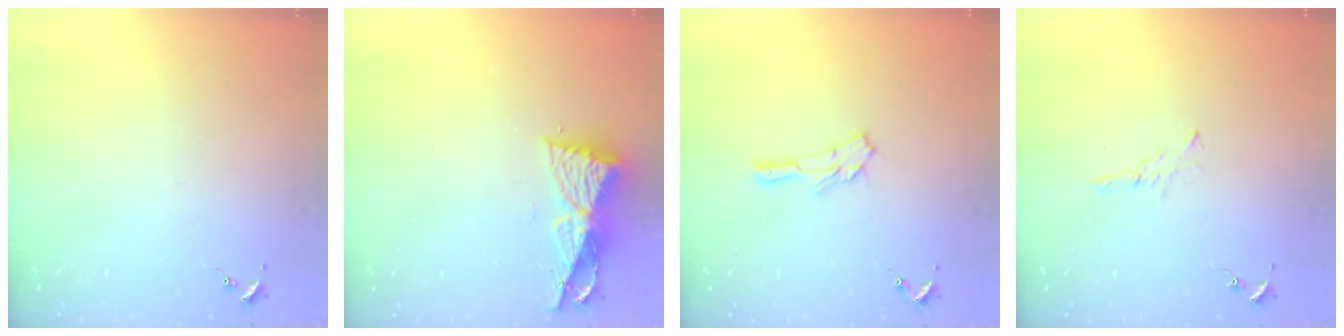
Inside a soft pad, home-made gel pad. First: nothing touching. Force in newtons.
{"total": 9.9, "press": 9.8, "slide": 0.6}
{"total": 6.3, "press": 6.3, "slide": 0.3}
{"total": 2.6, "press": 2.6, "slide": 0.3}